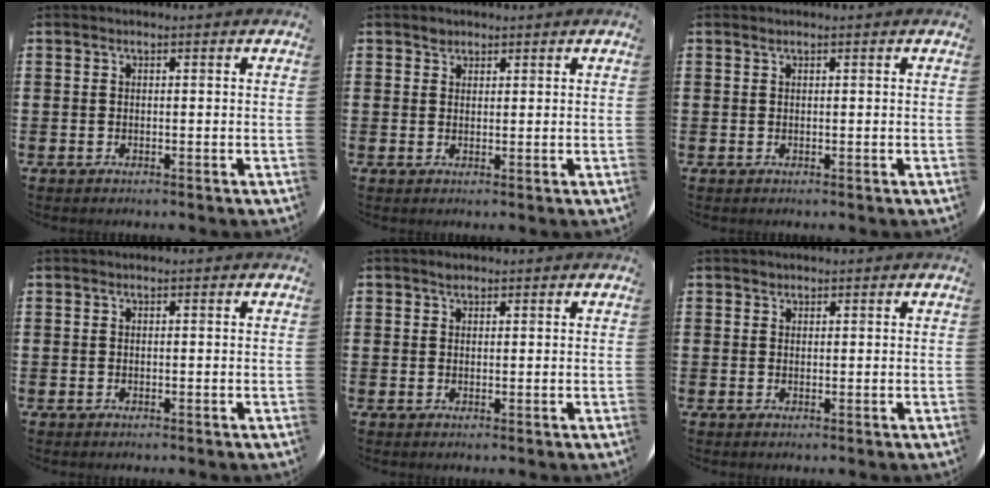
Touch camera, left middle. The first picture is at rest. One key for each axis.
{"total": 1.3, "fx": 1.1, "fy": 0.7, "fz": 0.0, "tx": 0.006, "ty": -0.001, "tz": 0.020}
{"total": 0.0}
{"total": 0.0}
{"total": 0.9, "fx": 0.7, "fy": 0.6, "fz": 0.2, "tx": 0.004, "ty": -0.001, "tz": 0.012}
{"total": 0.7, "fx": 0.6, "fy": 0.3, "fz": -0.1, "tx": 0.002, "ty": 0.003, "tz": 0.011}